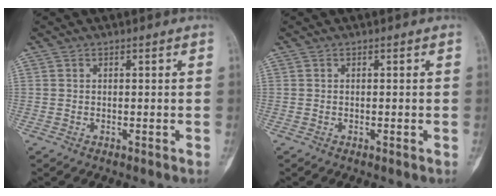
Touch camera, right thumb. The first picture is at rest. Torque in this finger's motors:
{"motor_torque": [-0.04, 0.11, -0.07, 0.03, -0.03]}